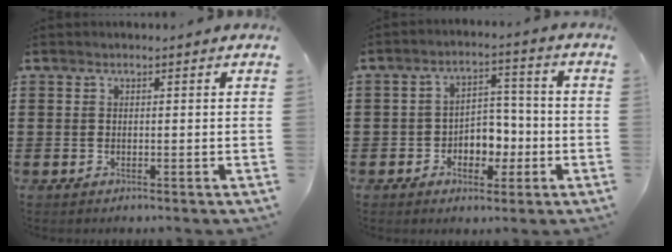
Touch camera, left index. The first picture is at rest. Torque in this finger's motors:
{"motor_torque": [0.37, 0.32, 0.21, 0.05]}